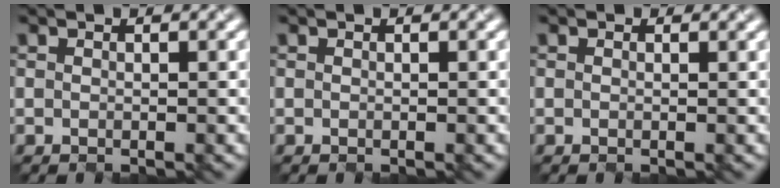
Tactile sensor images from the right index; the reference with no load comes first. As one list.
[{"total": 0.0}, {"total": 0.7, "force": [0.6, 0.4, 0.1], "torque": [-0.005, -0.002, 0.008]}]